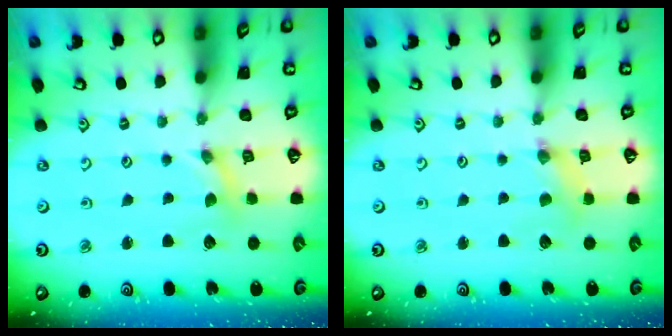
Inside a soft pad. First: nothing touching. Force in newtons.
{"total": 1.7, "press": 1.6, "slide": 0.3}